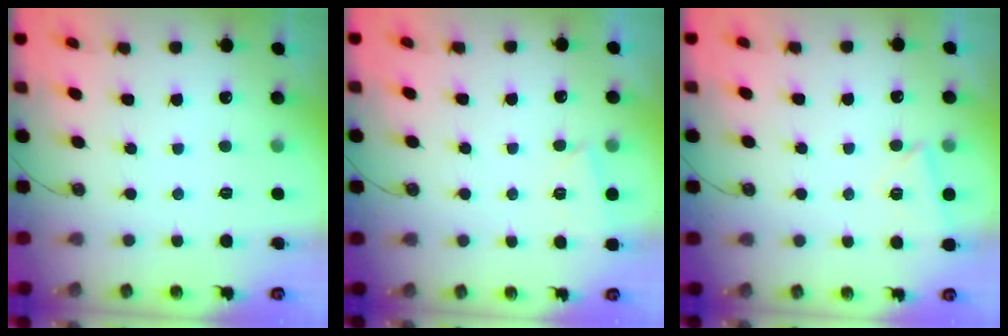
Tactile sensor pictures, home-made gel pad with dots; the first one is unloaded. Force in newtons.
{"total": 3.8, "press": 2.9, "slide": 2.4}
{"total": 5.2, "press": 4.5, "slide": 2.6}